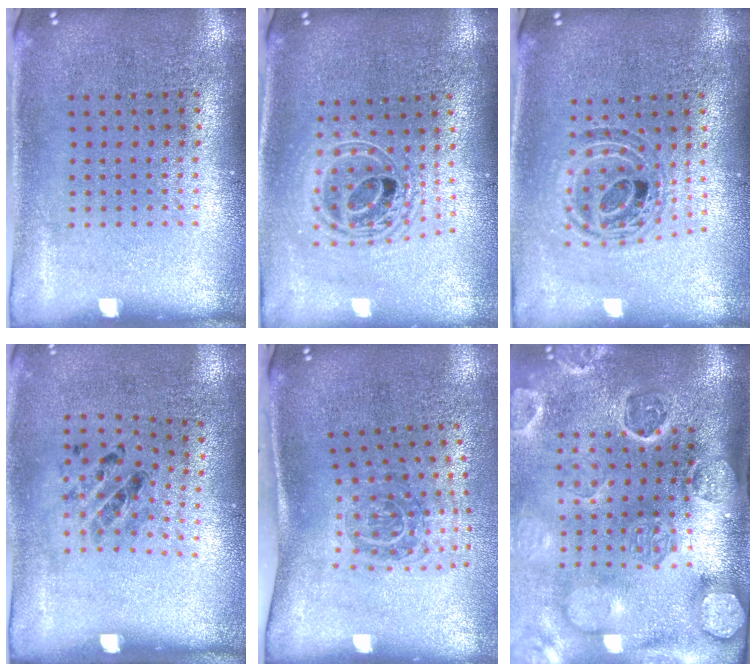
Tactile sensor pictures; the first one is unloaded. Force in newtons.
{"total": 2.0, "press": 1.6, "slide": 1.2}
{"total": 0.9, "press": 0.9, "slide": 0.2}
{"total": 1.3, "press": 0.6, "slide": 1.2}
{"total": 1.9, "press": 1.2, "slide": 1.5}
{"total": 4.5, "press": 3.5, "slide": 2.7}